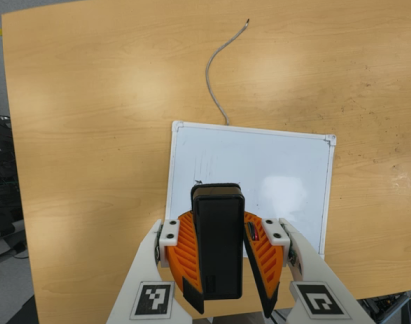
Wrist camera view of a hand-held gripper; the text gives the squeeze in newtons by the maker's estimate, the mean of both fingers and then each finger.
{"total": 9.5, "left": 9.4, "right": 9.6}